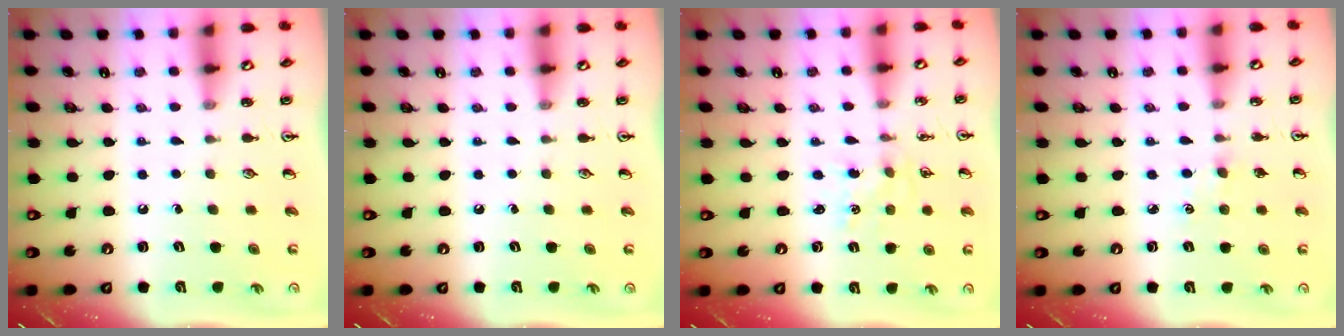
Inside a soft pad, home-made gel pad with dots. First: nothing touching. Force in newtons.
{"total": 0.0}
{"total": 1.0, "press": 1.0, "slide": 0.2}
{"total": 2.5, "press": 2.5, "slide": 0.2}